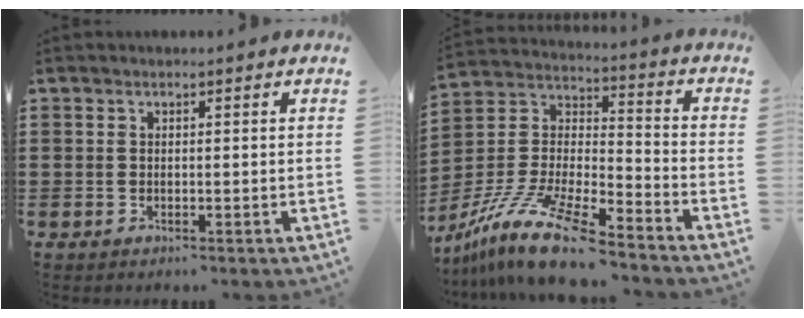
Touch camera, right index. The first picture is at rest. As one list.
[{"total": 13.4, "force": [-10.9, 2.2, 7.5], "torque": [-0.170, 0.020, -0.216]}]